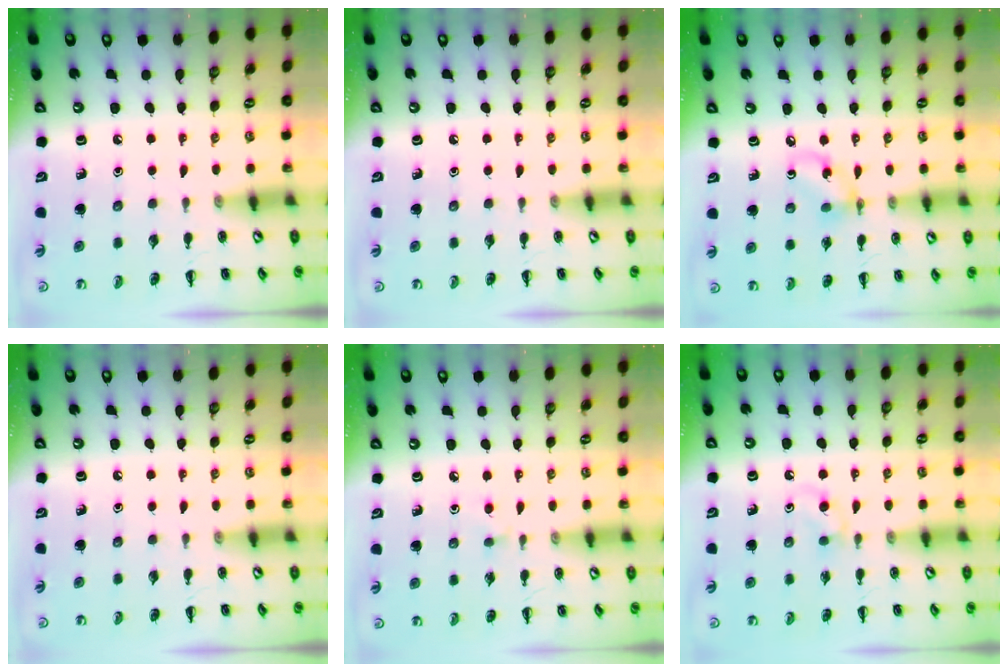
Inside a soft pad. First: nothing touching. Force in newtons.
{"total": 0.0}
{"total": 6.2, "press": 6.1, "slide": 0.8}
{"total": 0.0}
{"total": 4.0, "press": 3.7, "slide": 1.5}
{"total": 4.1, "press": 3.7, "slide": 1.7}